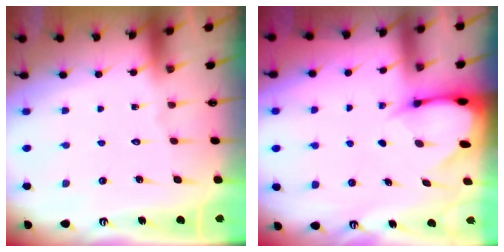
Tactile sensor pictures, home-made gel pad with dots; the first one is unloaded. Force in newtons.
{"total": 3.7, "press": 3.6, "slide": 0.5}